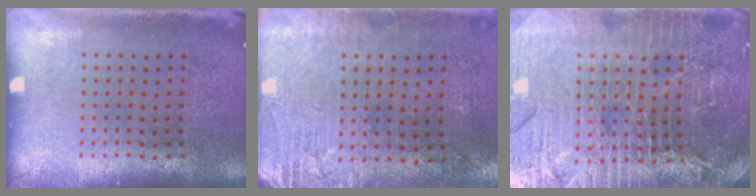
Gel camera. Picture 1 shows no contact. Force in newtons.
{"total": 2.8, "press": 2.4, "slide": 1.5}
{"total": 5.2, "press": 4.8, "slide": 2.1}